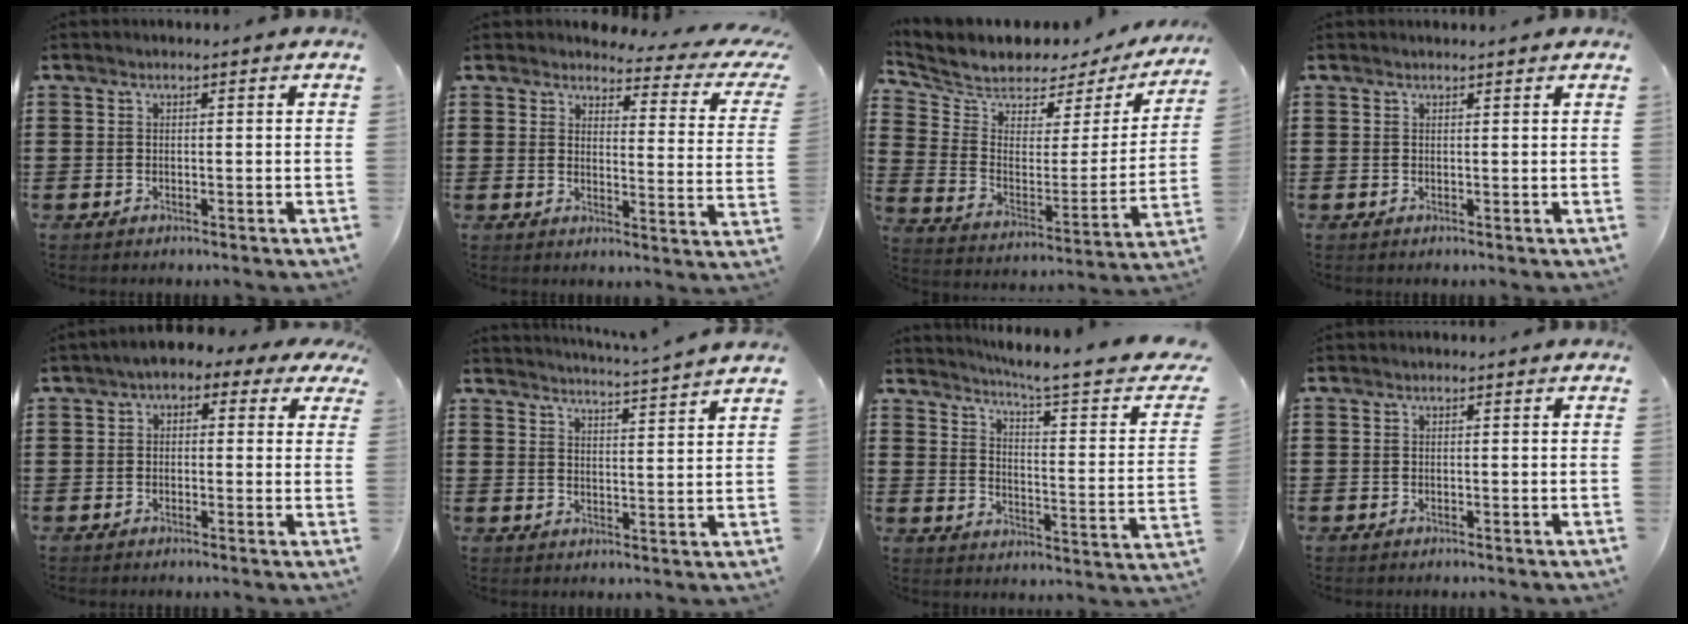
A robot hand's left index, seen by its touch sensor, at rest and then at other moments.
{"total": 3.8, "force": [3.3, 0.8, 1.8], "torque": [-0.047, -0.019, 0.051]}
{"total": 4.8, "force": [4.4, 1.8, 0.3], "torque": [-0.044, -0.042, 0.071]}
{"total": 0.6, "force": [0.6, 0.0, 0.1], "torque": [-0.004, 0.000, 0.013]}
{"total": 2.2, "force": [0.0, 1.5, 1.7], "torque": [-0.036, 0.010, -0.005]}
{"total": 3.9, "force": [3.7, -1.0, 0.6], "torque": [-0.026, -0.029, 0.061]}
{"total": 5.9, "force": [4.5, -0.8, 3.8], "torque": [-0.078, -0.043, 0.065]}
{"total": 0.0}